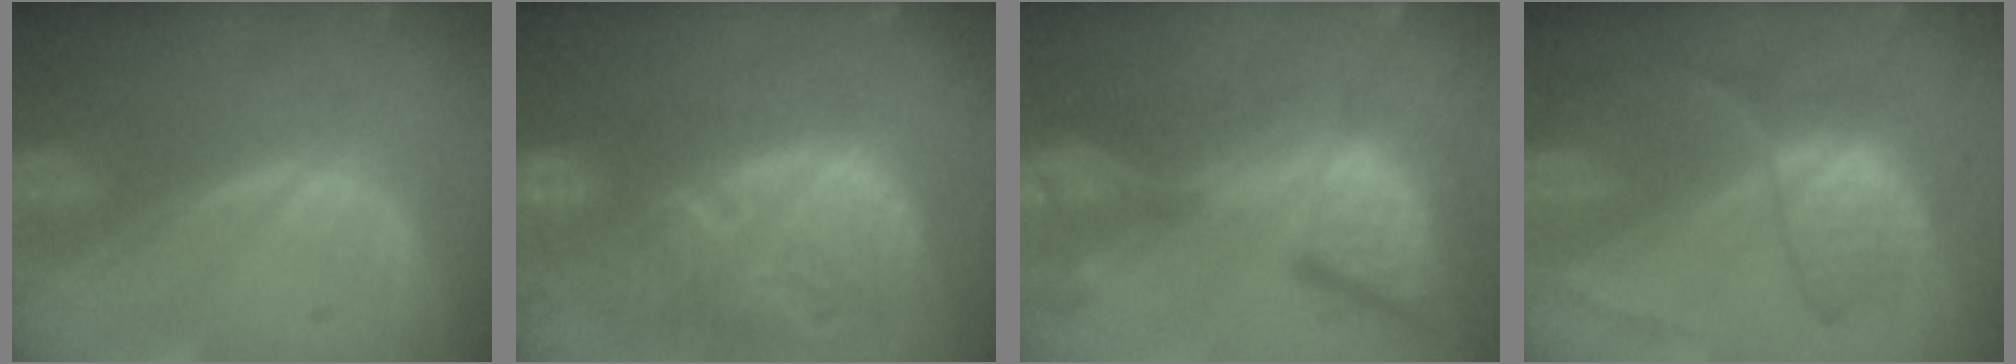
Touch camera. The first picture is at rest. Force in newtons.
{"total": 13.2, "press": 11.5, "slide": 6.7}
{"total": 13.5, "press": 11.0, "slide": 7.8}
{"total": 6.4, "press": 6.4, "slide": 0.7}